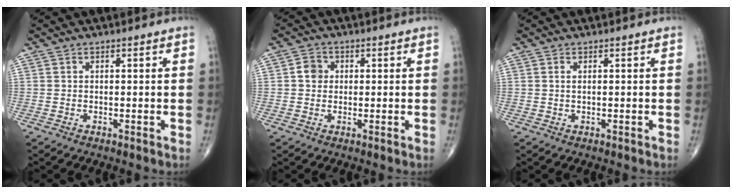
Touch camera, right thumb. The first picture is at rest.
{"total": 3.1, "force": [0.4, 2.8, 1.3], "torque": [-0.007, 0.004, 0.000]}
{"total": 0.7, "force": [0.3, 0.3, 0.6], "torque": [-0.017, 0.003, 0.006]}